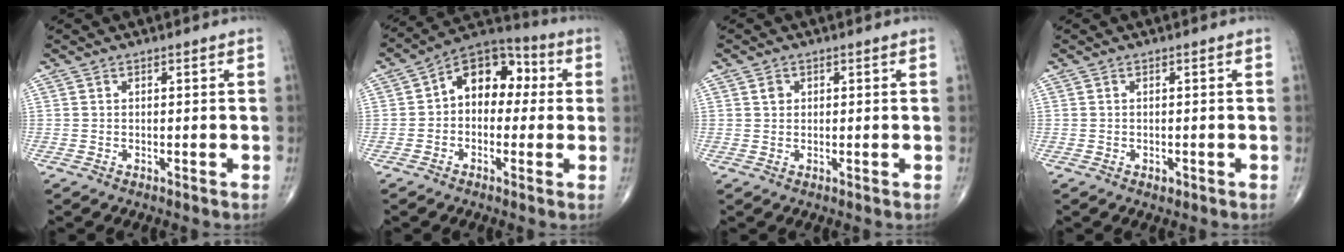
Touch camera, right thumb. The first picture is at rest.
{"total": 11.9, "force": [1.2, 8.2, 8.5], "torque": [-0.085, 0.038, 0.001]}
{"total": 1.4, "force": [0.5, 1.2, 0.6], "torque": [-0.004, -0.001, 0.006]}
{"total": 0.9, "force": [-0.4, 0.6, 0.5], "torque": [-0.003, 0.000, -0.005]}